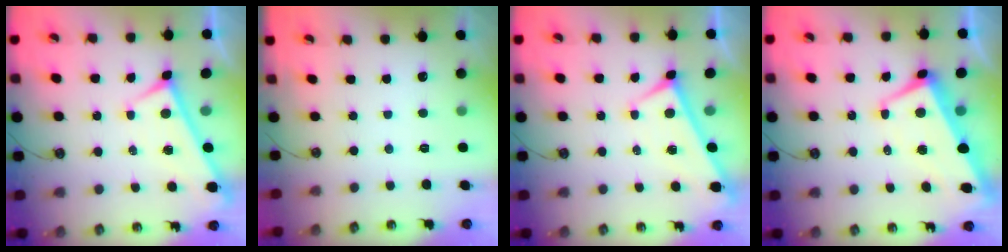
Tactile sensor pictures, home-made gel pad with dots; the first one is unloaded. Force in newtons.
{"total": 0.0}
{"total": 0.0}
{"total": 1.8, "press": 1.1, "slide": 1.3}